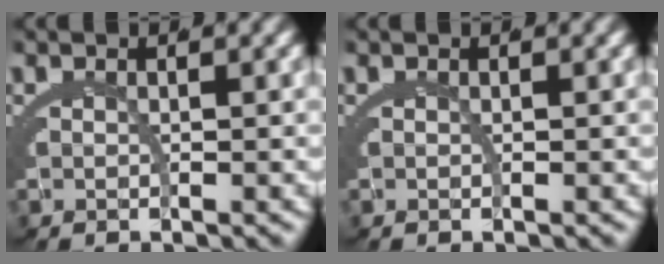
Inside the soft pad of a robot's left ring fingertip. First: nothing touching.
{"total": 0.0}